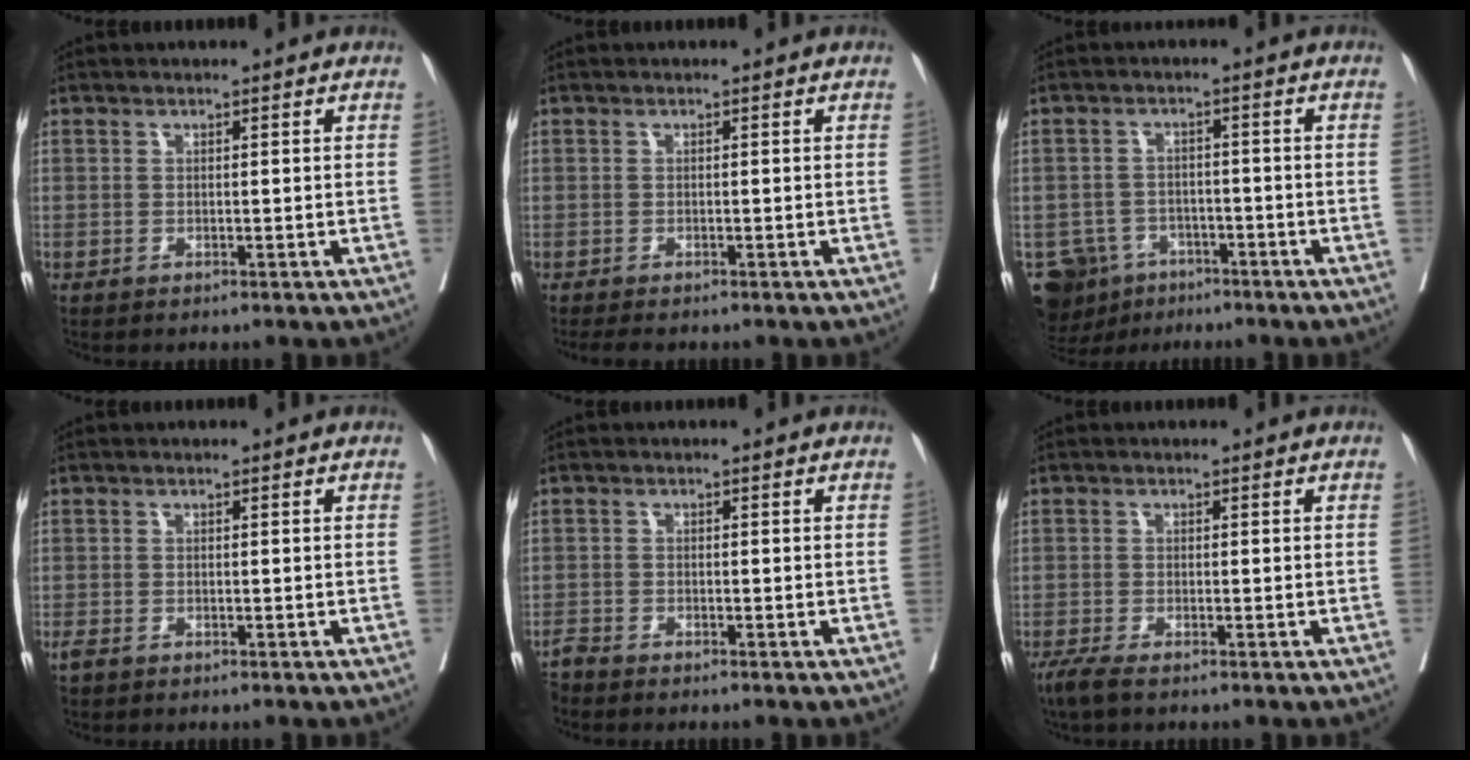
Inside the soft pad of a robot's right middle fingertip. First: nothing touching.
{"total": 2.4, "force": [-2.1, 0.6, 1.1], "torque": [-0.018, -0.007, -0.029]}
{"total": 7.9, "force": [-5.1, 5.8, 1.5], "torque": [-0.031, 0.004, -0.074]}
{"total": 1.5, "force": [-1.1, 0.8, 0.7], "torque": [-0.020, -0.004, -0.018]}
{"total": 1.6, "force": [-1.6, -0.1, 0.0], "torque": [0.002, -0.006, -0.033]}
{"total": 2.5, "force": [-1.9, 0.2, 1.5], "torque": [-0.035, -0.009, -0.040]}